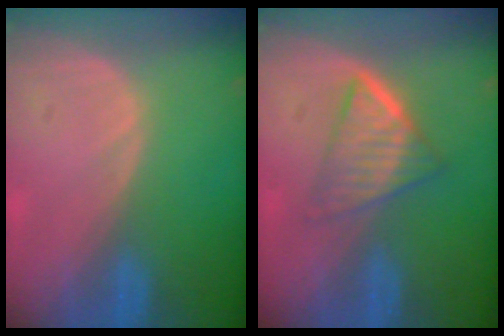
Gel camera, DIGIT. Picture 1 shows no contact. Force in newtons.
{"total": 6.6, "press": 5.5, "slide": 3.6}